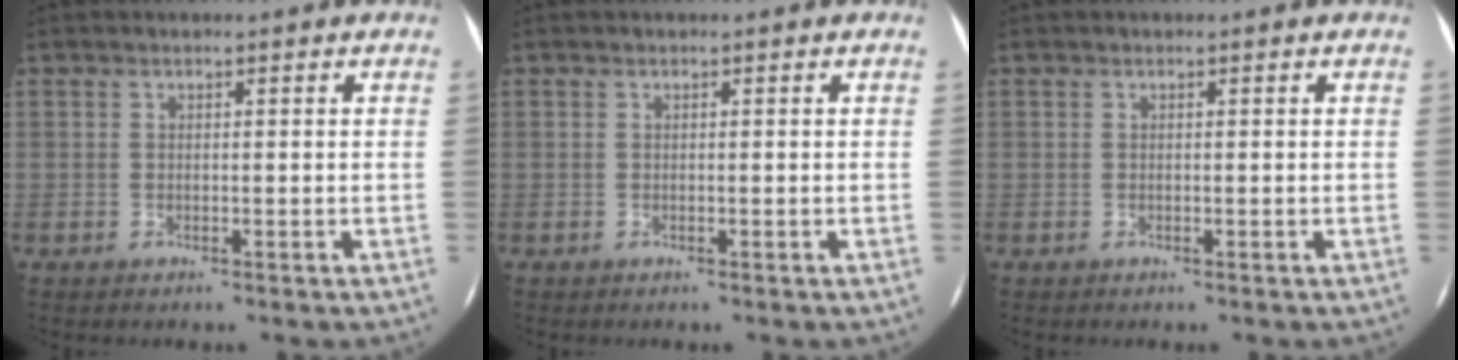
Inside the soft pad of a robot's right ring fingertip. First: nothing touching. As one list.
[{"total": 0.0}, {"total": 0.0}]